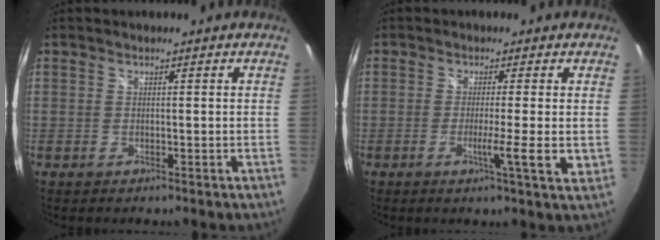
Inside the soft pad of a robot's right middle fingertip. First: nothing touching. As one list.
[{"total": 4.6, "force": [-0.1, -0.6, 4.5], "torque": [-0.073, -0.010, -0.005]}]